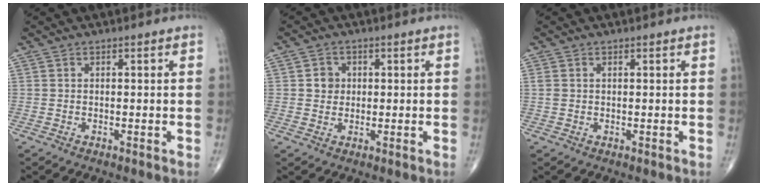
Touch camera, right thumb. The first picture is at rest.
{"total": 2.9, "force": [0.4, 2.7, 1.1], "torque": [0.002, 0.004, 0.004]}
{"total": 1.1, "force": [0.2, 0.8, 0.7], "torque": [-0.025, 0.008, 0.007]}